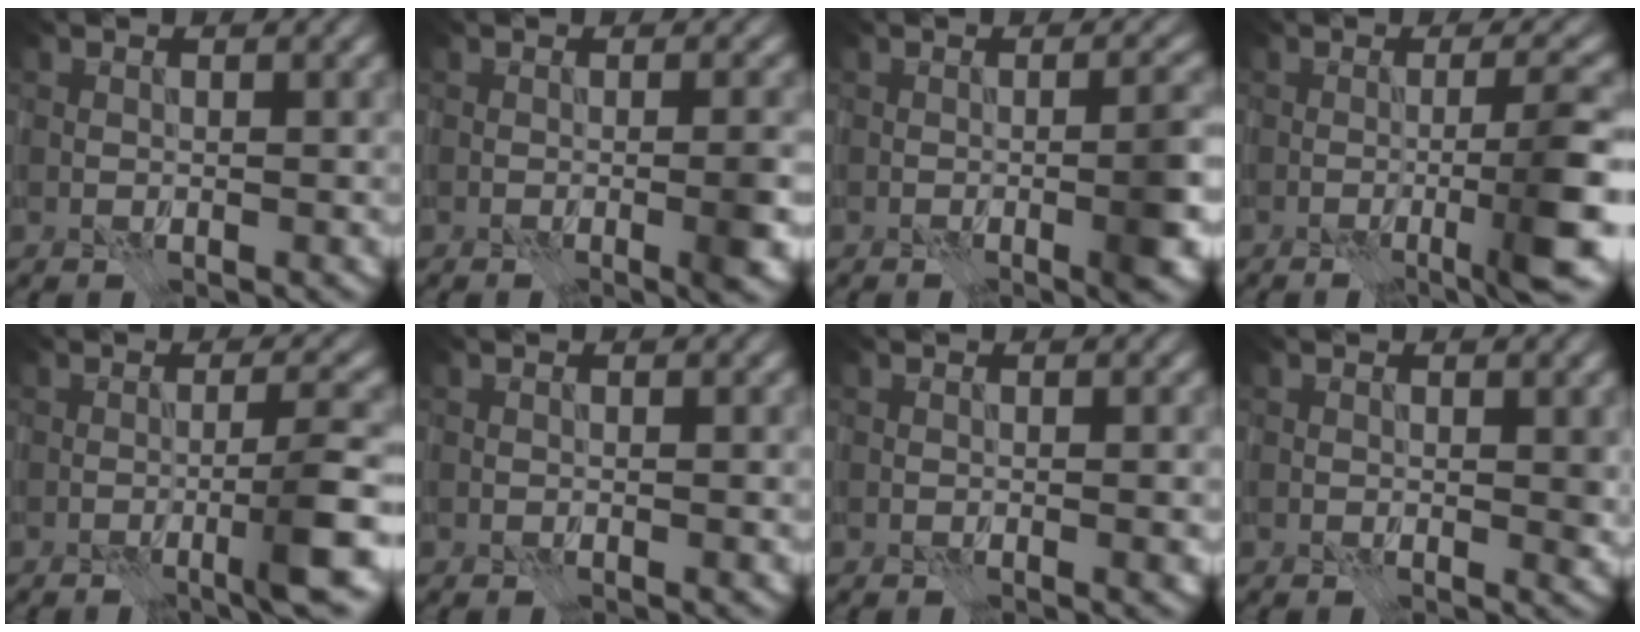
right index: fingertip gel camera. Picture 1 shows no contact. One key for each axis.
{"total": 3.1, "fx": -0.7, "fy": 0.6, "fz": 2.9, "tx": -0.038, "ty": 0.004, "tz": -0.015}
{"total": 4.4, "fx": -1.0, "fy": 1.0, "fz": 4.2, "tx": -0.053, "ty": 0.007, "tz": -0.021}
{"total": 6.8, "fx": -2.3, "fy": 0.8, "fz": 6.3, "tx": -0.085, "ty": 0.012, "tz": -0.046}
{"total": 4.4, "fx": -1.7, "fy": 0.2, "fz": 4.0, "tx": -0.058, "ty": 0.015, "tz": -0.041}
{"total": 0.0}
{"total": 0.9, "fx": -0.2, "fy": 0.1, "fz": 0.9, "tx": -0.012, "ty": 0.000, "tz": -0.004}
{"total": 1.1, "fx": 0.2, "fy": 0.4, "fz": 0.9, "tx": -0.007, "ty": -0.003, "tz": 0.002}